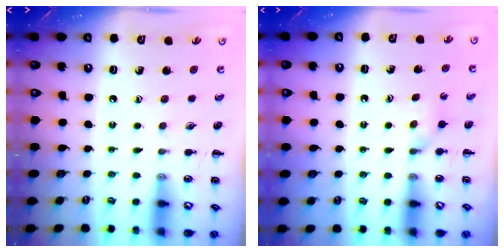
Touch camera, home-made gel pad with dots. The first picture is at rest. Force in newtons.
{"total": 2.9, "press": 2.7, "slide": 1.2}